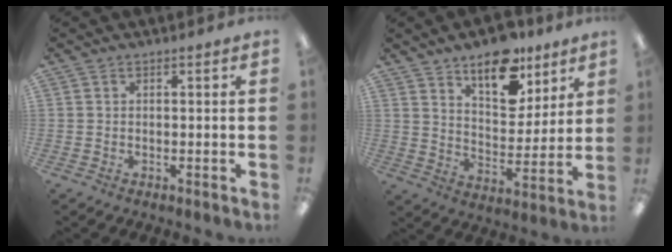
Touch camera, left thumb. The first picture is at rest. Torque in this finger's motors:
{"motor_torque": [0.28, 0.40, -0.12, -0.04, 0.06]}